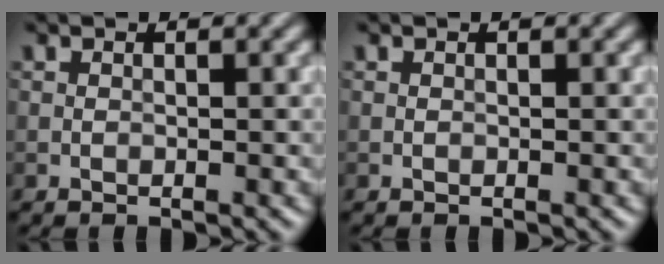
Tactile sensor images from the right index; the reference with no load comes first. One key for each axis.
{"total": 0.0}